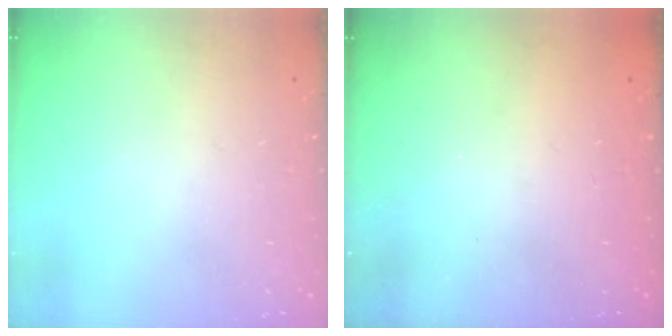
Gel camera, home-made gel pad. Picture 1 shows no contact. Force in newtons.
{"total": 2.4, "press": 2.3, "slide": 0.8}